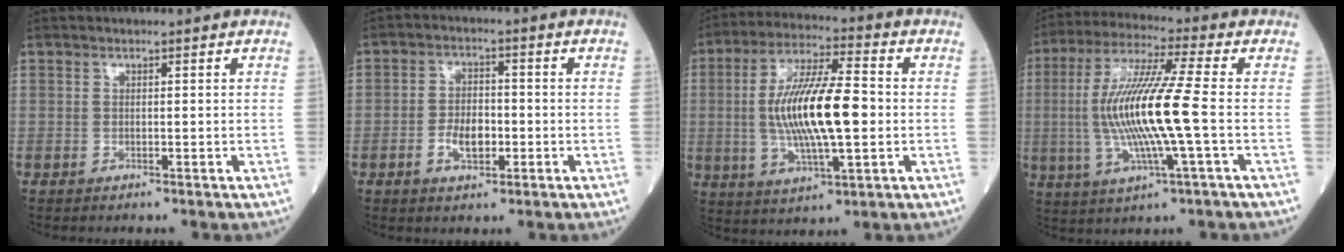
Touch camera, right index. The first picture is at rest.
{"total": 4.7, "force": [-1.4, 2.5, 3.7], "torque": [-0.071, 0.005, -0.022]}
{"total": 14.8, "force": [-0.4, 3.2, 14.4], "torque": [-0.279, 0.005, -0.003]}
{"total": 14.2, "force": [-1.0, 0.2, 14.2], "torque": [-0.292, 0.003, -0.022]}